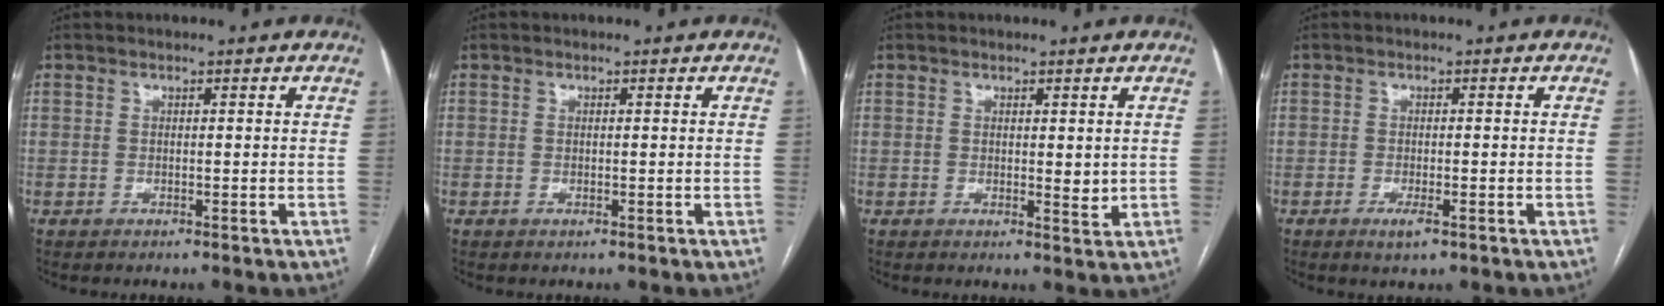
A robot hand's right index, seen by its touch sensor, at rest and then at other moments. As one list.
[{"total": 0.0}, {"total": 1.8, "force": [0.3, 0.6, 1.6], "torque": [-0.022, -0.006, 0.007]}, {"total": 2.4, "force": [-1.4, 0.5, 1.9], "torque": [-0.031, -0.002, -0.021]}]